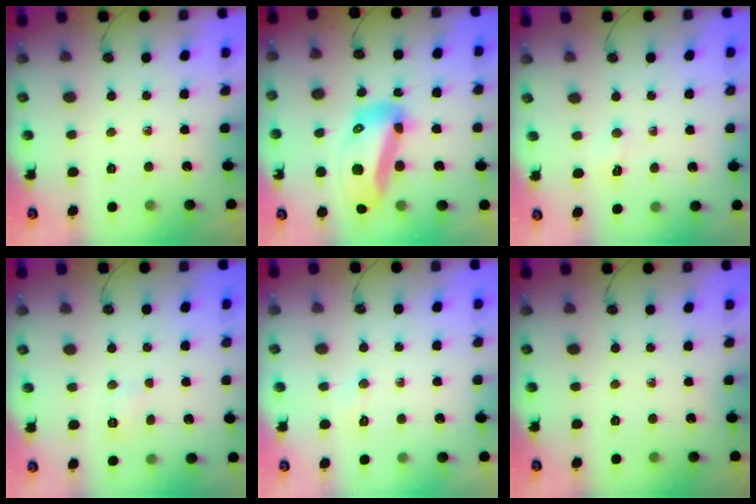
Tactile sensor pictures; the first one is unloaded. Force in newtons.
{"total": 16.5, "press": 16.3, "slide": 2.1}
{"total": 2.5, "press": 2.5, "slide": 0.5}
{"total": 3.5, "press": 3.4, "slide": 1.0}
{"total": 2.9, "press": 2.9, "slide": 0.5}
{"total": 0.0}